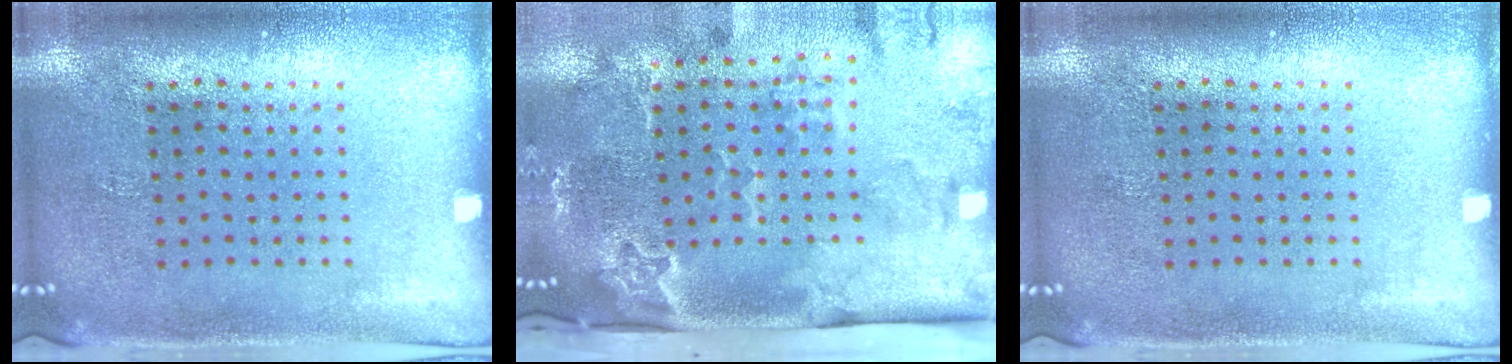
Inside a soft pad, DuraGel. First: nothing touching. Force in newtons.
{"total": 3.4, "press": 2.4, "slide": 2.4}
{"total": 0.0}